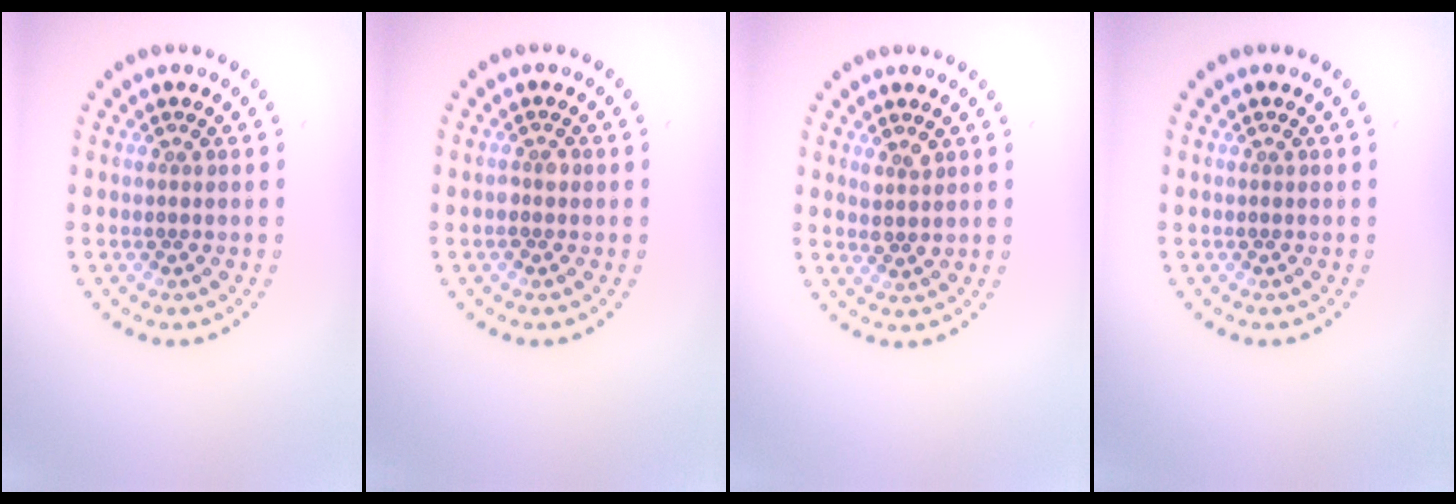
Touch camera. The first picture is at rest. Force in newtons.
{"total": 1.2, "press": 1.1, "slide": 0.5}
{"total": 1.4, "press": 1.3, "slide": 0.6}
{"total": 0.0}